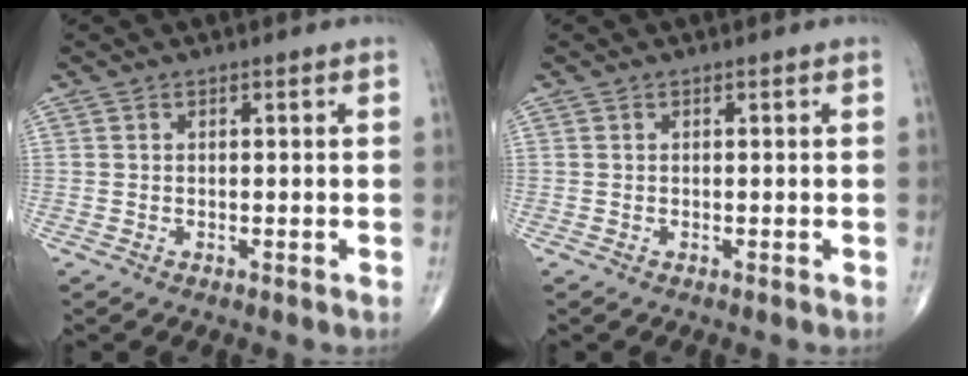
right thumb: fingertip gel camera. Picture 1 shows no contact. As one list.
[{"total": 0.0}]